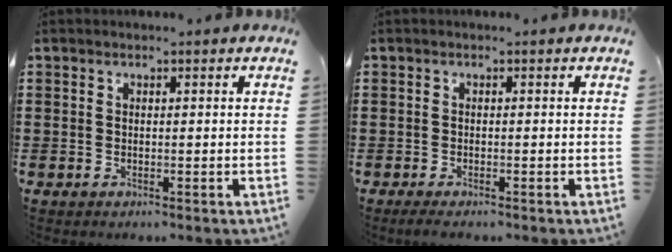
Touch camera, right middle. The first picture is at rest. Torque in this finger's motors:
{"motor_torque": [0.65, -0.01, 0.02, 0.05]}